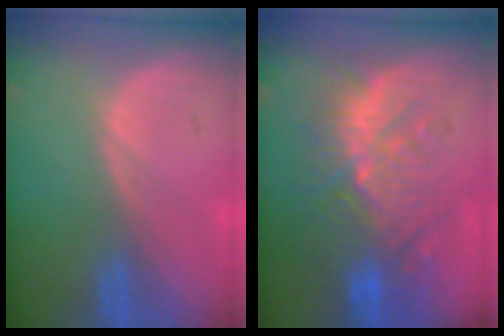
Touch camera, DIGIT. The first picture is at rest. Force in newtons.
{"total": 10.8, "press": 10.0, "slide": 3.9}